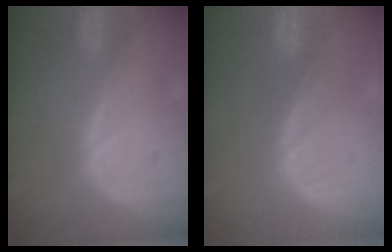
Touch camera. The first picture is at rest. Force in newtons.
{"total": 0.0}